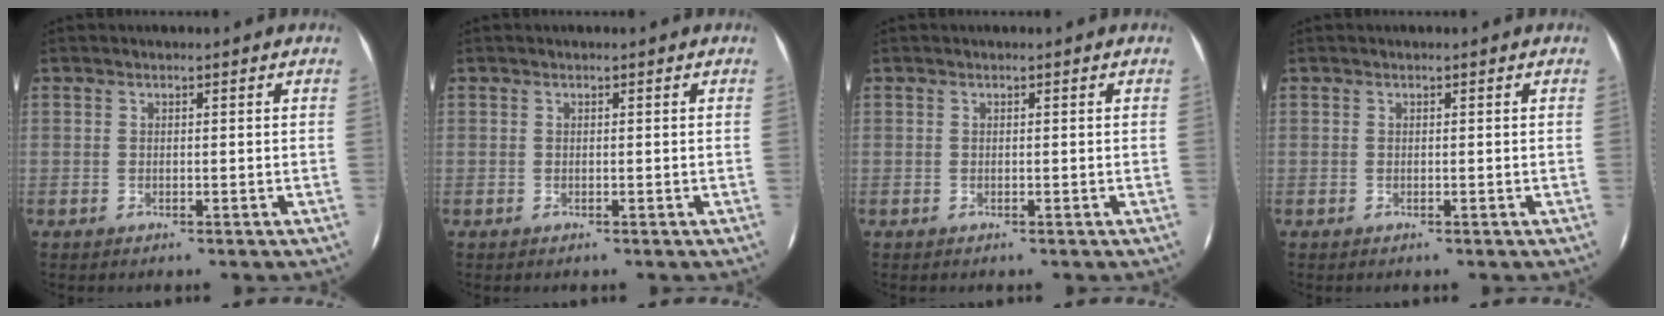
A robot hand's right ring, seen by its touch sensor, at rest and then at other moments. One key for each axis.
{"total": 0.0}
{"total": 0.0}
{"total": 0.0}